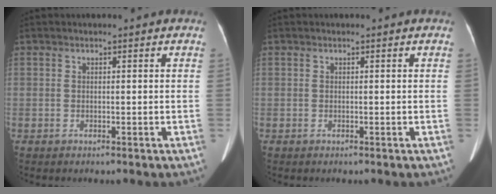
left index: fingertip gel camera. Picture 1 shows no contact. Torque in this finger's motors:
{"motor_torque": [0.00, 0.00, 0.00, 0.00]}